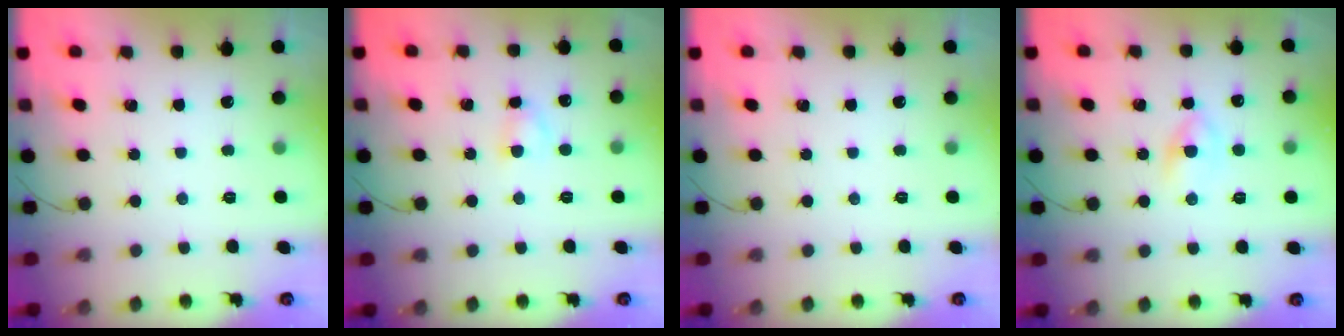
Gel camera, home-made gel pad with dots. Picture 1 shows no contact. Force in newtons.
{"total": 3.1, "press": 2.8, "slide": 1.3}
{"total": 0.0}
{"total": 3.1, "press": 2.9, "slide": 1.0}